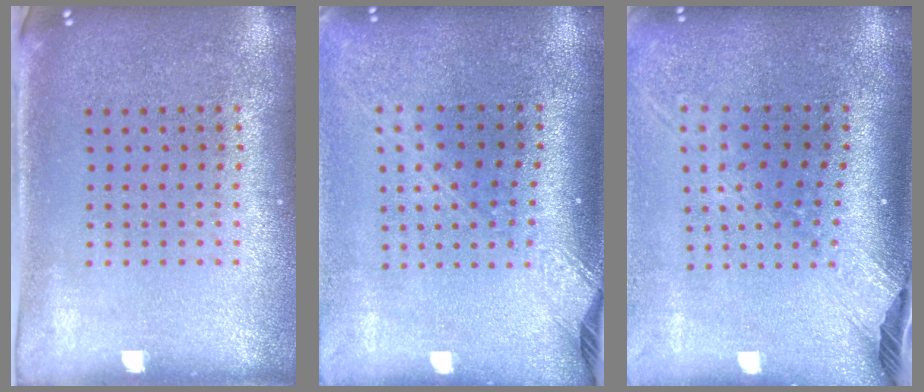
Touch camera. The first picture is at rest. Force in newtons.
{"total": 2.2, "press": 1.7, "slide": 1.4}
{"total": 2.6, "press": 1.9, "slide": 1.7}